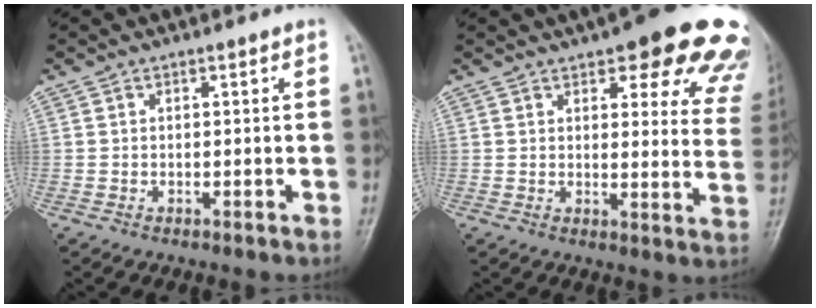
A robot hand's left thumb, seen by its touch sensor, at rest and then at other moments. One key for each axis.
{"total": 20.3, "fx": 13.4, "fy": 6.4, "fz": 13.9, "tx": -0.123, "ty": -0.049, "tz": 0.144}